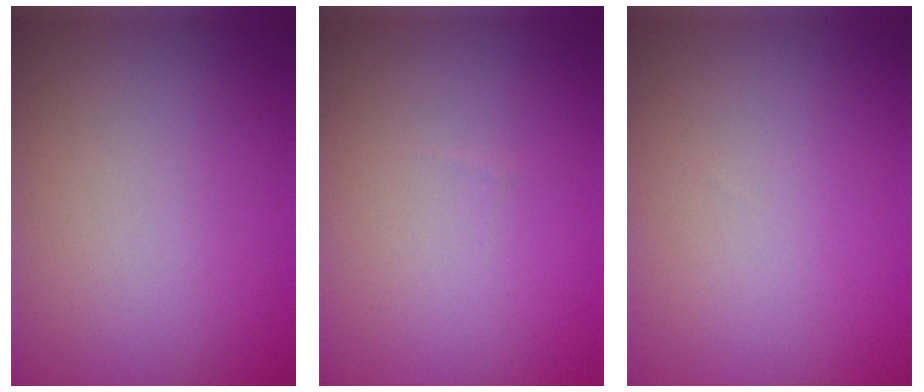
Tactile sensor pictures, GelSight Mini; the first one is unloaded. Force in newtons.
{"total": 0.0}
{"total": 0.0}